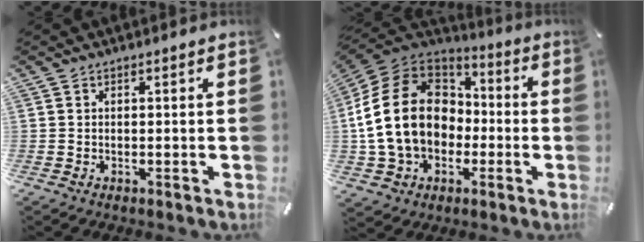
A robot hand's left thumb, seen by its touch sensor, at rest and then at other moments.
{"total": 20.9, "force": [-1.5, 16.7, 12.5], "torque": [-0.270, 0.027, -0.024]}